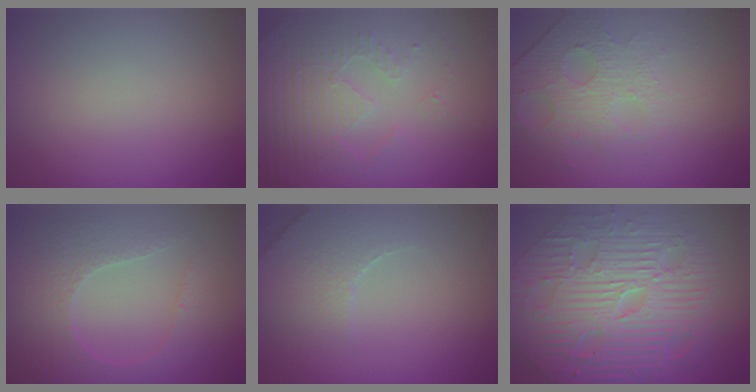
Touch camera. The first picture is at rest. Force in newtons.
{"total": 5.1, "press": 3.5, "slide": 3.7}
{"total": 4.8, "press": 3.2, "slide": 3.6}
{"total": 4.7, "press": 3.3, "slide": 3.3}
{"total": 3.7, "press": 3.6, "slide": 1.0}
{"total": 11.5, "press": 7.9, "slide": 8.4}